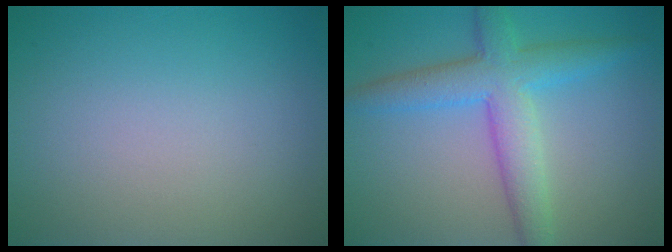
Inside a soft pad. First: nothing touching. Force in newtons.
{"total": 5.5, "press": 5.5, "slide": 0.1}